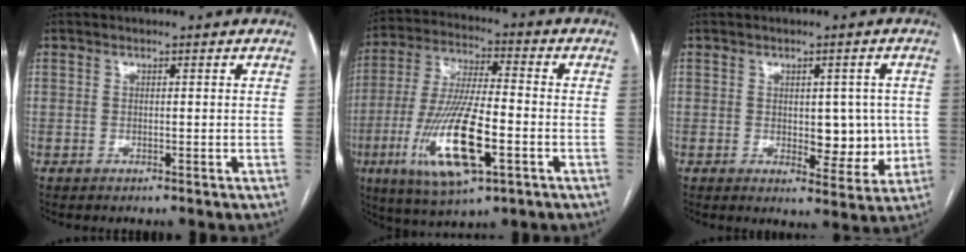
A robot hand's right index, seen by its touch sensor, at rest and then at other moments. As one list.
[{"total": 16.4, "force": [-5.5, 3.4, 15.1], "torque": [-0.311, -0.019, -0.093]}, {"total": 6.9, "force": [0.1, 3.9, 5.7], "torque": [-0.058, 0.003, 0.012]}]